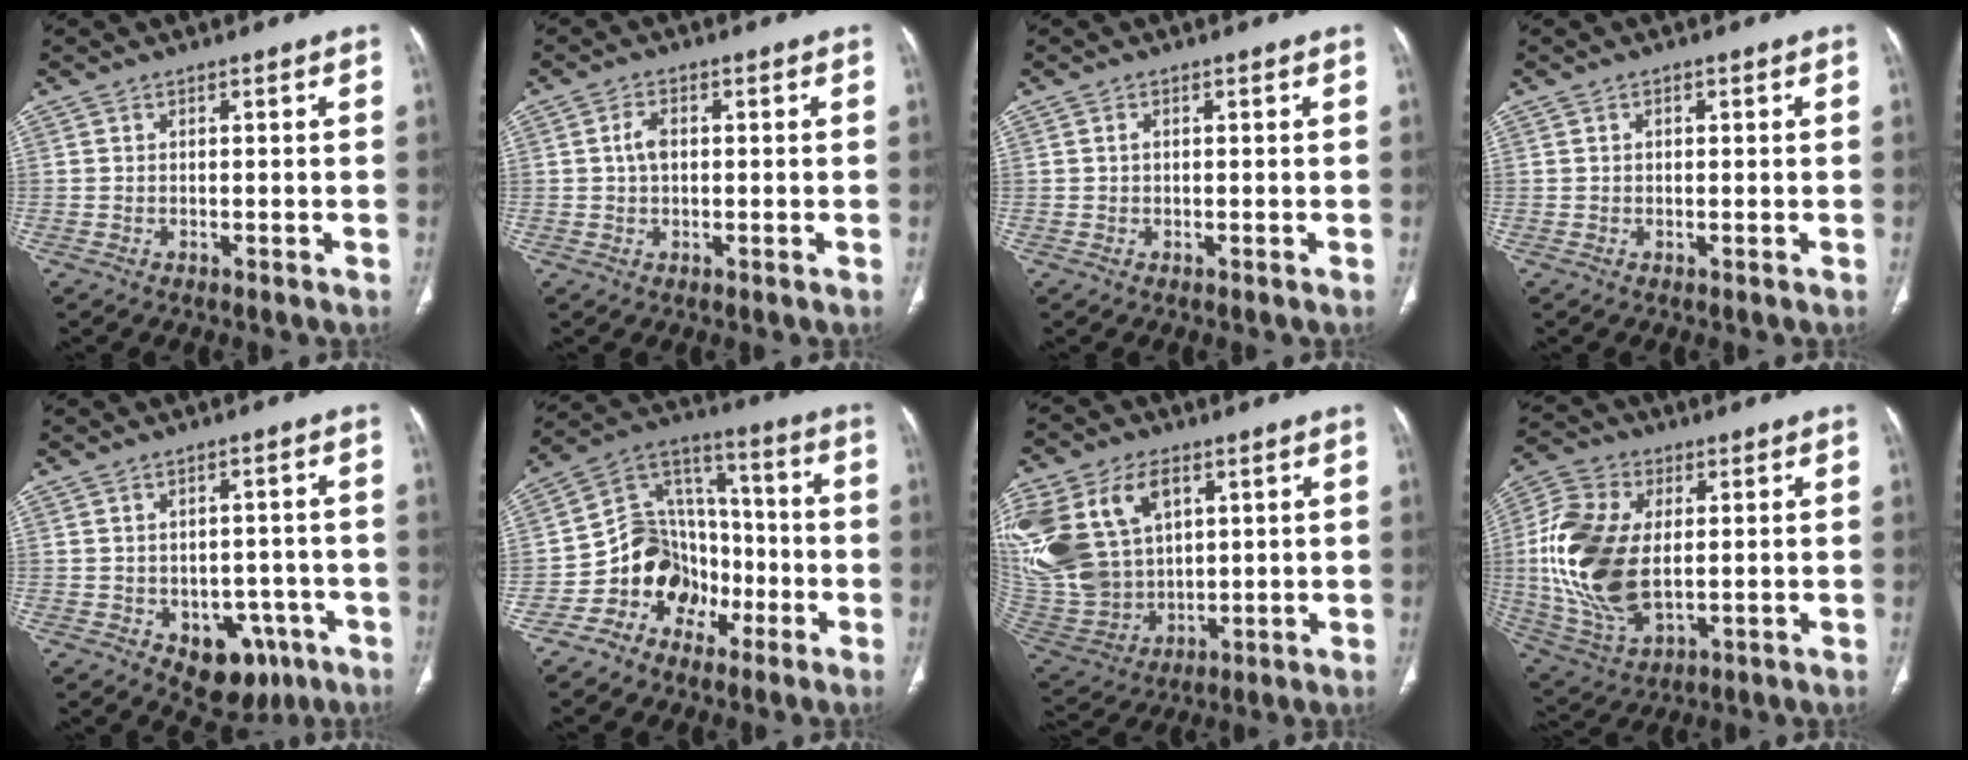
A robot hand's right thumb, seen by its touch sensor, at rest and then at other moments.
{"total": 3.0, "force": [0.3, 2.0, 2.3], "torque": [-0.045, 0.006, 0.002]}
{"total": 0.7, "force": [0.1, 0.5, 0.5], "torque": [-0.007, 0.001, 0.000]}
{"total": 0.7, "force": [0.2, 0.5, 0.4], "torque": [-0.004, 0.000, 0.001]}
{"total": 9.7, "force": [-4.2, 6.7, 5.6], "torque": [-0.035, 0.024, -0.042]}
{"total": 14.6, "force": [-6.0, 11.7, 6.3], "torque": [-0.052, 0.087, -0.111]}
{"total": 26.5, "force": [9.1, 18.3, 16.9], "torque": [-0.396, 0.018, 0.196]}
{"total": 20.4, "force": [1.1, 13.1, 15.6], "torque": [-0.308, -0.007, 0.030]}